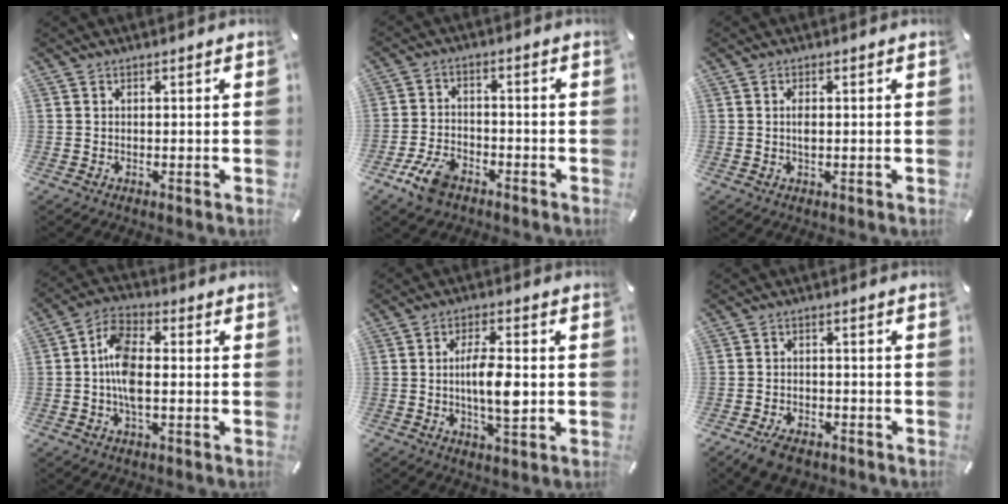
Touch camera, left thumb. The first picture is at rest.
{"total": 8.0, "force": [-4.8, 4.3, 4.7], "torque": [-0.106, 0.017, -0.091]}
{"total": 1.9, "force": [0.1, 0.8, 1.7], "torque": [-0.034, 0.001, 0.000]}
{"total": 9.0, "force": [-1.2, 4.6, 7.6], "torque": [-0.161, 0.002, -0.021]}
{"total": 8.4, "force": [-0.5, 2.9, 7.9], "torque": [-0.149, -0.003, -0.014]}
{"total": 5.0, "force": [-3.6, 2.5, 2.3], "torque": [-0.053, 0.017, -0.070]}